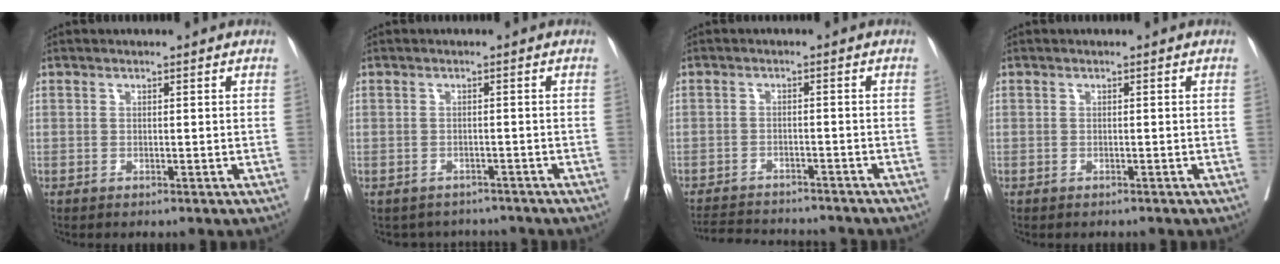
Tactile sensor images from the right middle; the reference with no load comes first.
{"total": 4.5, "force": [-4.1, 1.7, -0.3], "torque": [0.009, 0.011, -0.051]}
{"total": 11.3, "force": [-10.6, 2.2, 3.5], "torque": [-0.062, -0.001, -0.141]}
{"total": 0.7, "force": [-0.7, 0.2, 0.1], "torque": [-0.007, -0.001, -0.013]}